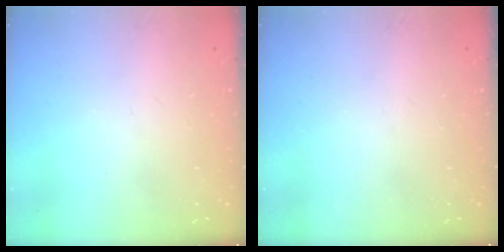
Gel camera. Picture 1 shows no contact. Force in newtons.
{"total": 0.0}